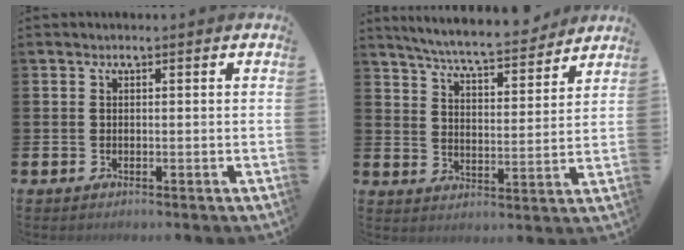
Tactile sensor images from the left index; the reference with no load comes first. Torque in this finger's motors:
{"motor_torque": [0.65, -0.82, 0.66, 0.19]}